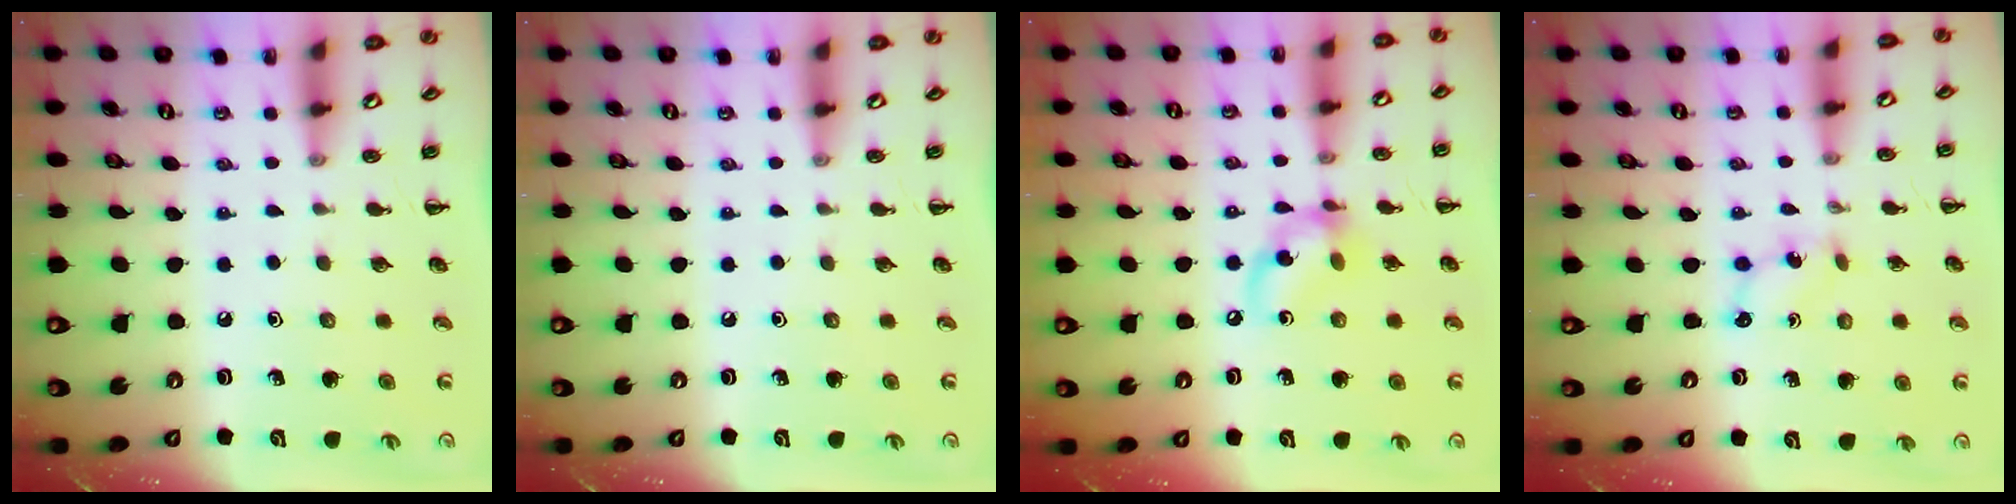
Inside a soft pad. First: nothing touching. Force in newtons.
{"total": 0.0}
{"total": 10.2, "press": 10.1, "slide": 1.7}
{"total": 2.7, "press": 2.6, "slide": 0.8}